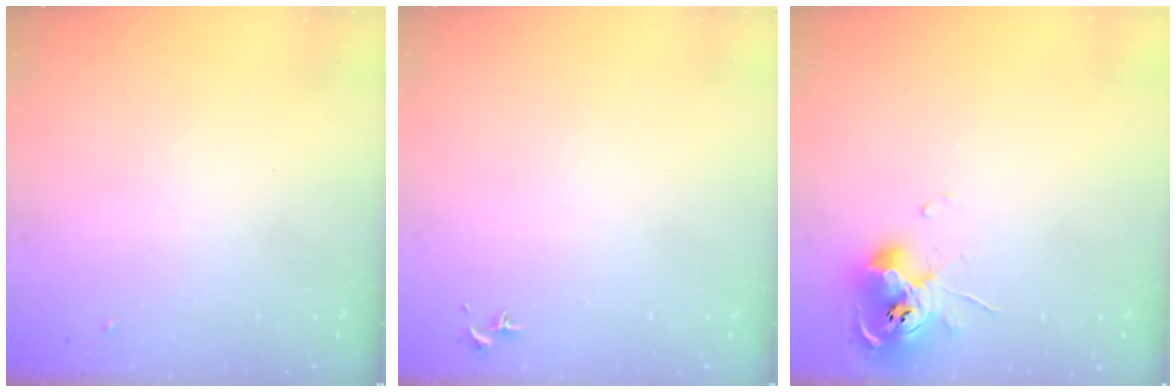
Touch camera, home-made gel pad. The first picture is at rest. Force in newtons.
{"total": 0.0}
{"total": 10.7, "press": 10.7, "slide": 1.2}